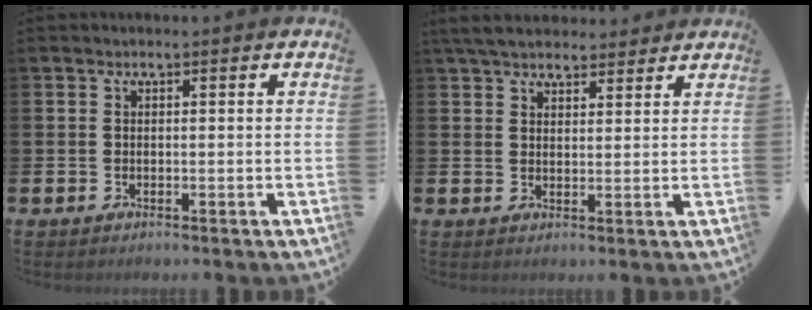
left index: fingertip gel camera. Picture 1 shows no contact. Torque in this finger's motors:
{"motor_torque": [0.10, -0.56, 0.69, 0.17]}